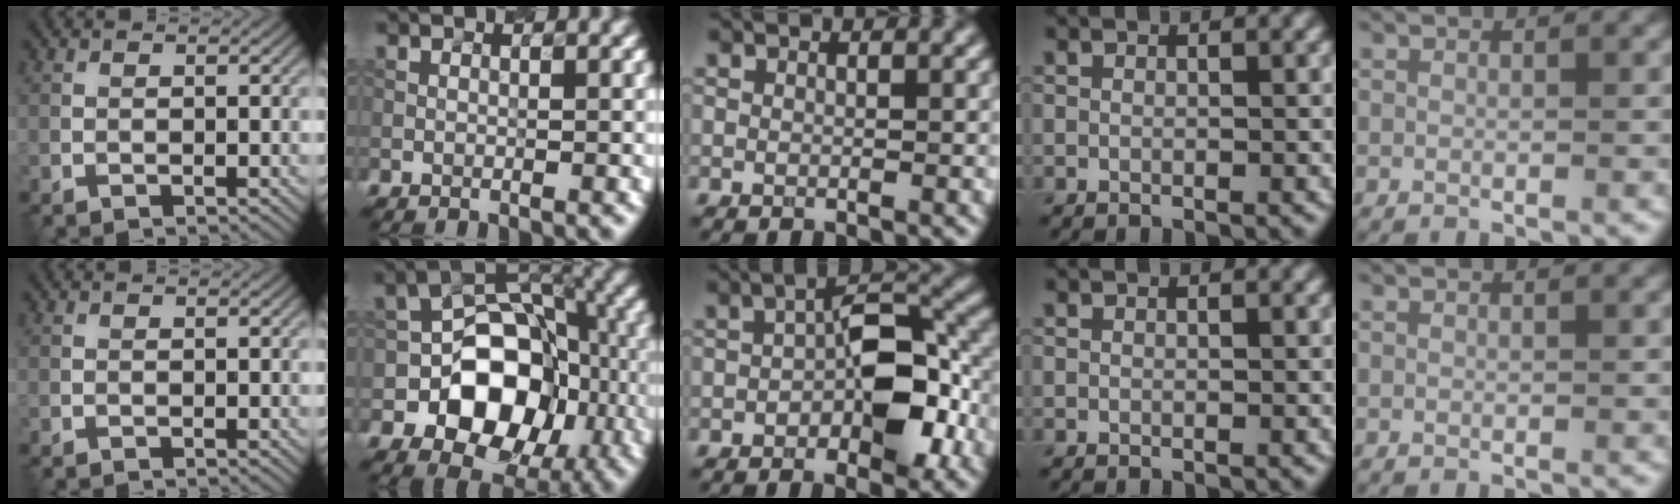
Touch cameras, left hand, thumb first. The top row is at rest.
{"index": {"total": 9.8, "force": [-3.1, 7.1, 6.0], "torque": [-0.077, 0.008, -0.044]}, "middle": {"total": 8.1, "force": [-1.5, 3.9, 6.9], "torque": [-0.092, 0.012, -0.032]}}